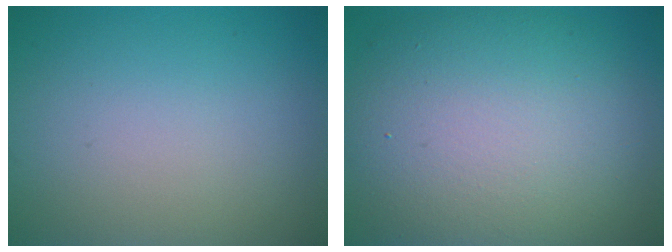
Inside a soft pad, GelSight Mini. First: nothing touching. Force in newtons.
{"total": 11.8, "press": 11.8, "slide": 0.9}